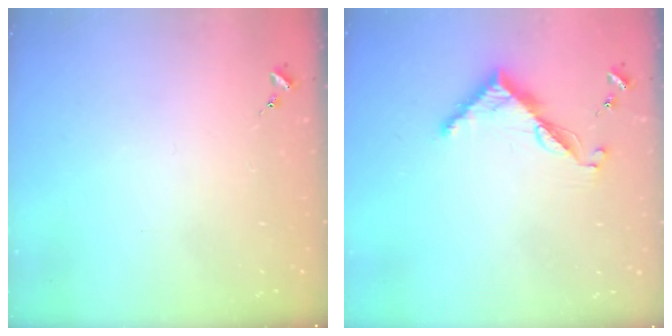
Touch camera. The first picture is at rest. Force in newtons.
{"total": 7.5, "press": 7.4, "slide": 0.6}